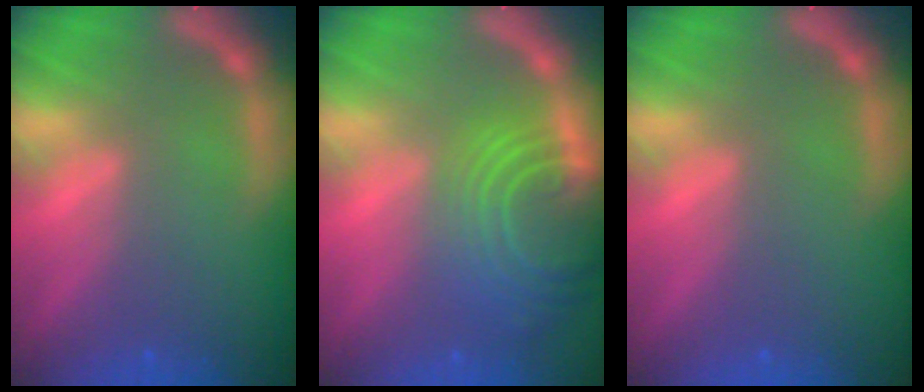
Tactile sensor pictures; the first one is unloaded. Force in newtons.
{"total": 10.0}
{"total": 0.0}